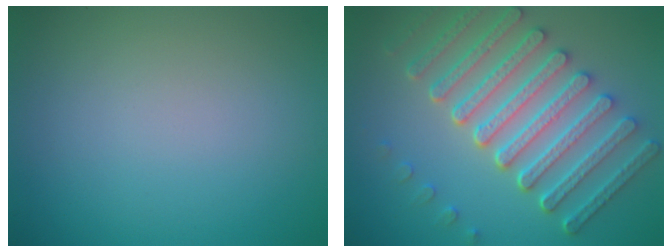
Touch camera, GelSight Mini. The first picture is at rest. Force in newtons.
{"total": 7.9, "press": 6.2, "slide": 5.0}